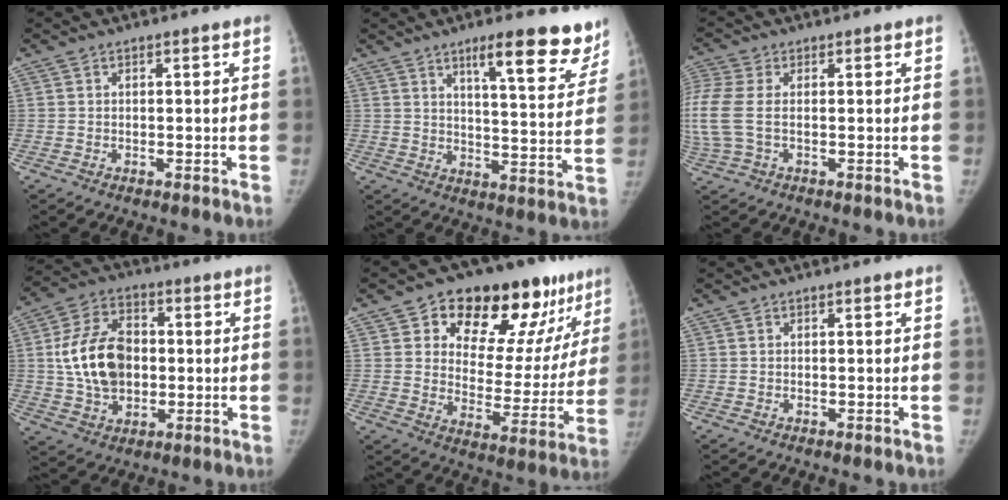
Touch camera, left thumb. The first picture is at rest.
{"total": 14.8, "force": [10.2, 3.6, 10.1], "torque": [-0.090, -0.061, 0.137]}
{"total": 8.2, "force": [0.2, 4.6, 6.8], "torque": [-0.203, 0.010, 0.005]}
{"total": 14.6, "force": [0.5, 10.5, 10.2], "torque": [-0.158, 0.015, 0.012]}
{"total": 23.6, "force": [14.0, 12.1, 14.6], "torque": [-0.141, -0.035, 0.206]}
{"total": 0.0}